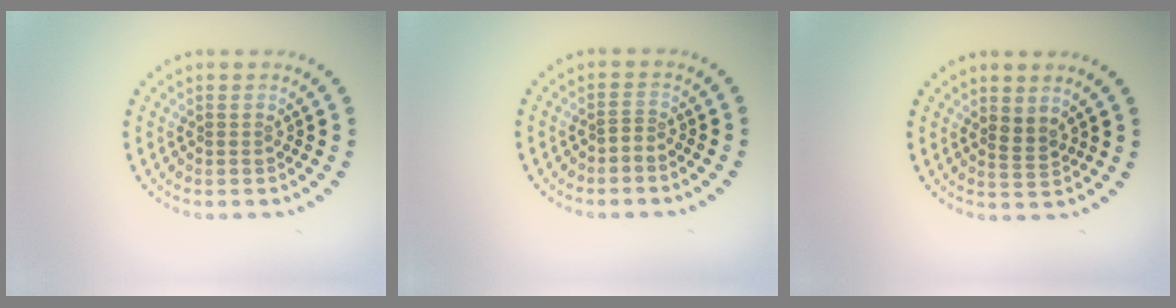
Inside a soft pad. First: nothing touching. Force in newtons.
{"total": 0.6, "press": 0.0, "slide": 0.6}
{"total": 1.4, "press": 1.2, "slide": 0.8}